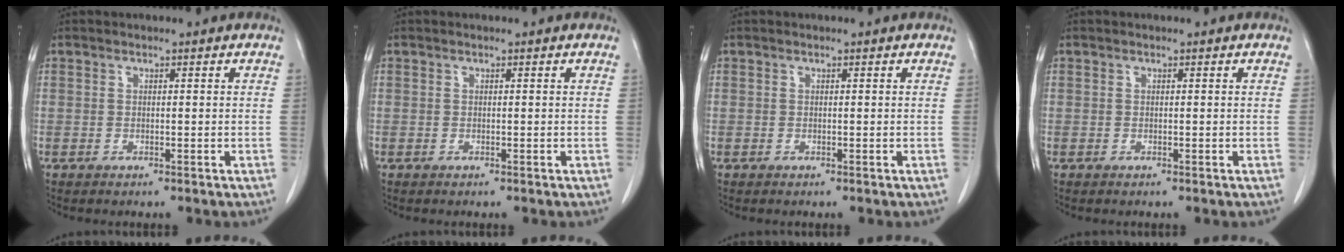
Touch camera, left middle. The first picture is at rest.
{"total": 0.0}
{"total": 0.0}
{"total": 0.0}